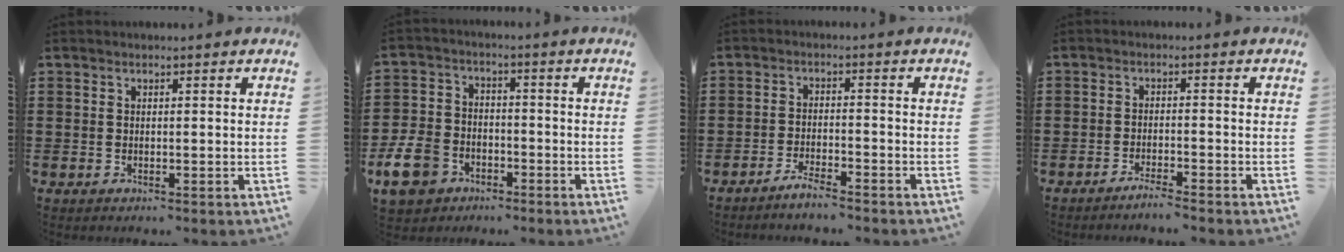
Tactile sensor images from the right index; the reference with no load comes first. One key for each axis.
{"total": 8.0, "fx": -4.9, "fy": 5.4, "fz": 3.4, "tx": -0.107, "ty": 0.015, "tz": -0.101}
{"total": 2.8, "fx": -2.7, "fy": 0.0, "fz": 0.7, "tx": -0.013, "ty": 0.006, "tz": -0.054}
{"total": 2.0, "fx": -1.9, "fy": -0.2, "fz": 0.5, "tx": -0.009, "ty": 0.003, "tz": -0.036}